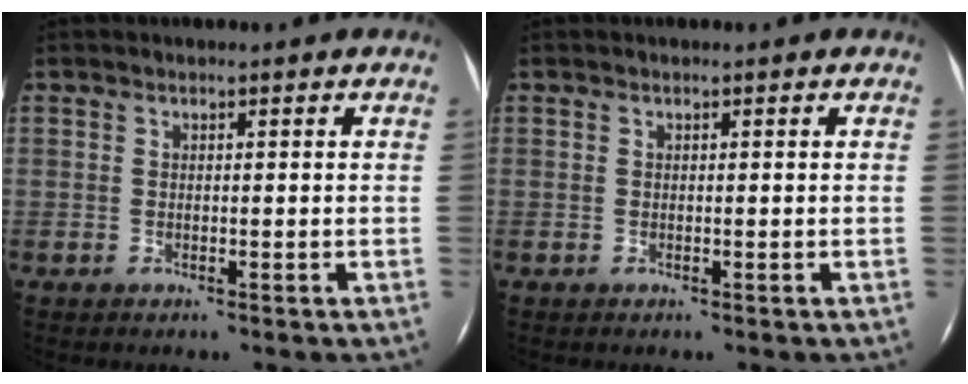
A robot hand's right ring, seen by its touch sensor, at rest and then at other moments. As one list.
[{"total": 0.0}]